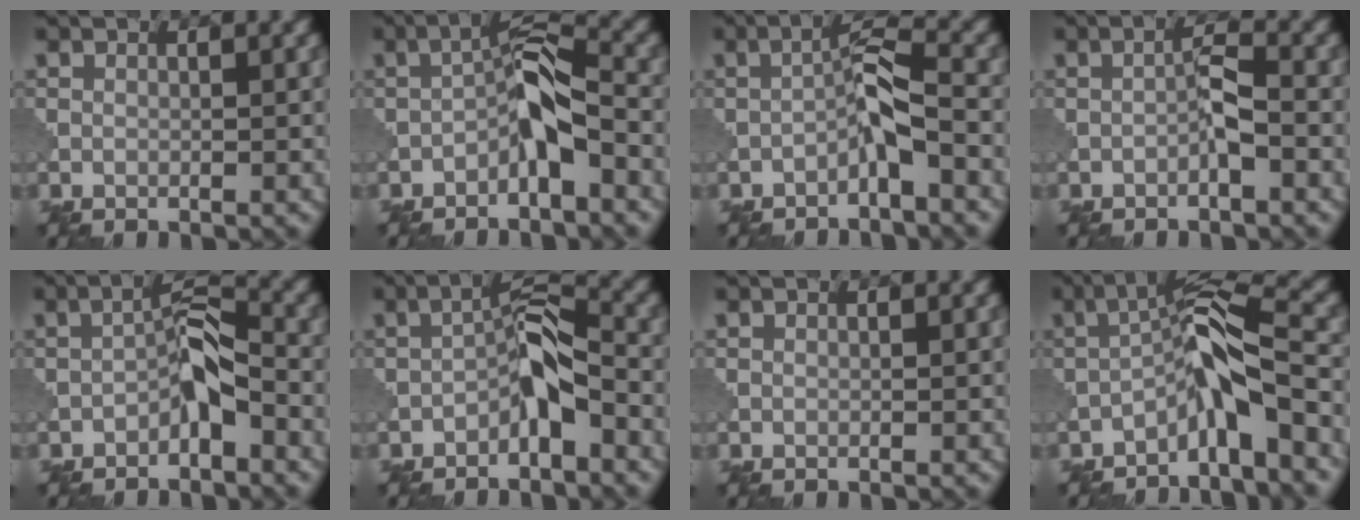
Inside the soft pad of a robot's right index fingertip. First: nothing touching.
{"total": 4.6, "force": [-2.1, 1.3, 3.9], "torque": [-0.067, 0.020, -0.046]}
{"total": 3.2, "force": [-1.7, 0.4, 2.7], "torque": [-0.052, 0.016, -0.036]}
{"total": 2.0, "force": [-0.9, 0.3, 1.7], "torque": [-0.034, 0.010, -0.019]}
{"total": 3.7, "force": [-1.9, 1.2, 3.0], "torque": [-0.047, 0.017, -0.041]}
{"total": 4.4, "force": [-2.2, 1.4, 3.5], "torque": [-0.058, 0.019, -0.048]}
{"total": 0.0}
{"total": 5.7, "force": [-2.9, 0.9, 4.9], "torque": [-0.085, 0.022, -0.060]}